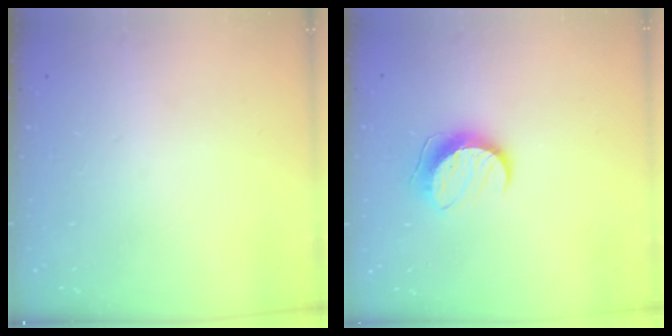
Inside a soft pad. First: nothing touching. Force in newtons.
{"total": 9.7, "press": 9.6, "slide": 0.6}